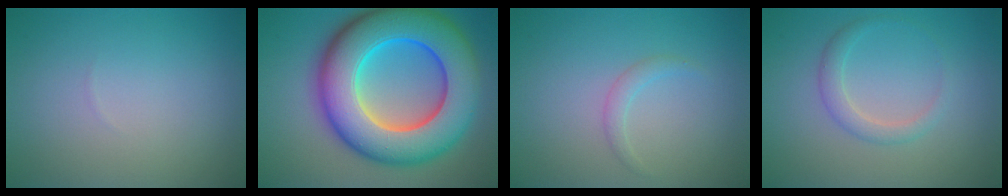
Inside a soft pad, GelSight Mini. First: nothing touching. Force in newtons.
{"total": 14.6, "press": 14.6, "slide": 0.3}
{"total": 1.1, "press": 1.1, "slide": 0.1}
{"total": 1.8, "press": 1.8, "slide": 0.1}